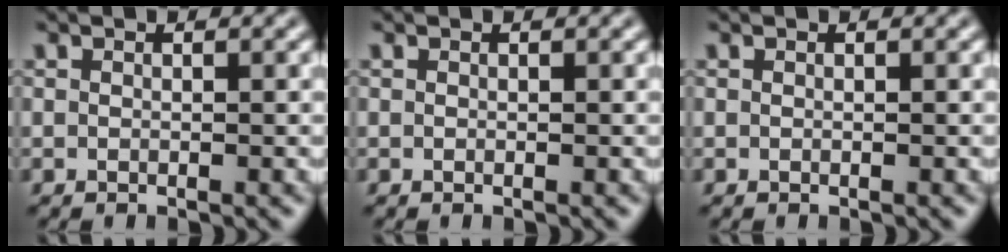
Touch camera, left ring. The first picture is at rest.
{"total": 0.0}
{"total": 0.0}